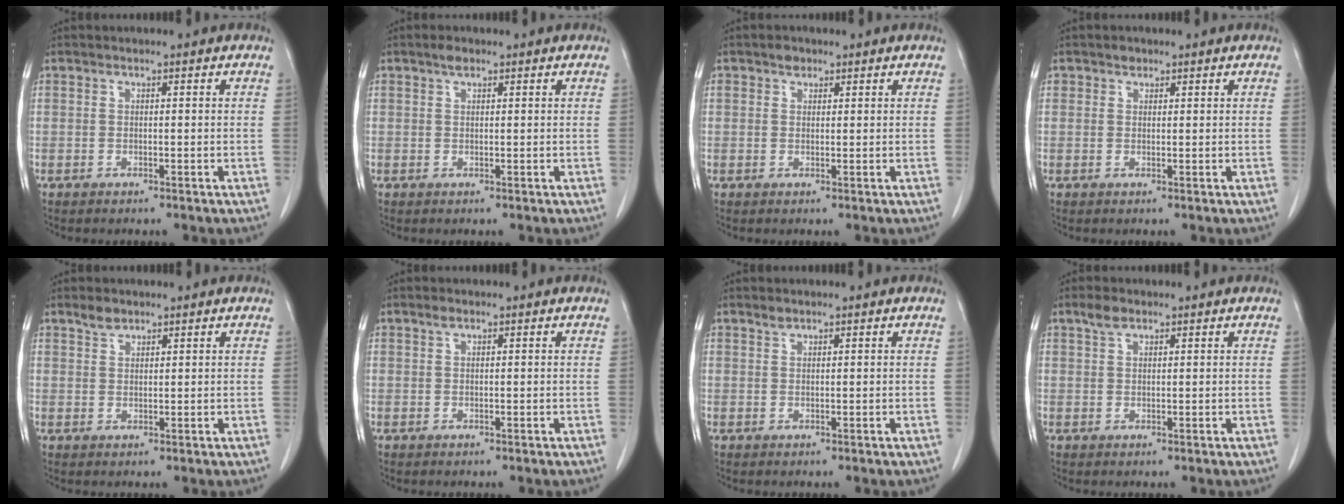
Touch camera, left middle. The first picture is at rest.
{"total": 1.2, "force": [0.9, 0.5, 0.7], "torque": [-0.015, 0.005, 0.016]}
{"total": 1.4, "force": [1.0, 1.0, 0.4], "torque": [-0.008, 0.002, 0.015]}
{"total": 1.1, "force": [0.8, 0.8, 0.2], "torque": [-0.001, -0.001, 0.011]}
{"total": 1.9, "force": [1.6, 0.9, 0.6], "torque": [-0.014, 0.001, 0.030]}
{"total": 0.7, "force": [0.6, 0.2, 0.4], "torque": [-0.011, 0.003, 0.011]}
{"total": 0.8, "force": [0.7, 0.2, 0.2], "torque": [-0.007, -0.001, 0.014]}
{"total": 2.0, "force": [1.4, 0.9, 1.0], "torque": [-0.024, 0.006, 0.028]}